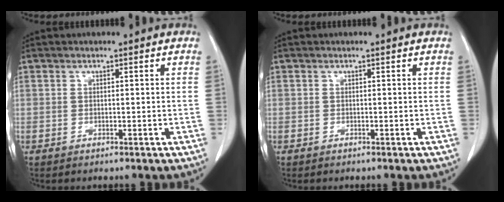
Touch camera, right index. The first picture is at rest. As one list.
[{"total": 0.0}]